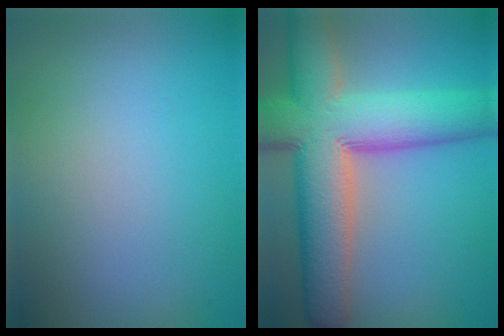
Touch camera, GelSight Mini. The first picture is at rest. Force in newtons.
{"total": 13.3, "press": 13.2, "slide": 0.7}